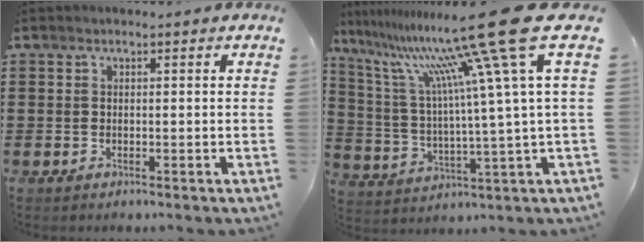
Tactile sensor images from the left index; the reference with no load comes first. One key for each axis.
{"total": 19.6, "fx": 12.1, "fy": 0.0, "fz": 15.4, "tx": -0.298, "ty": -0.082, "tz": 0.179}